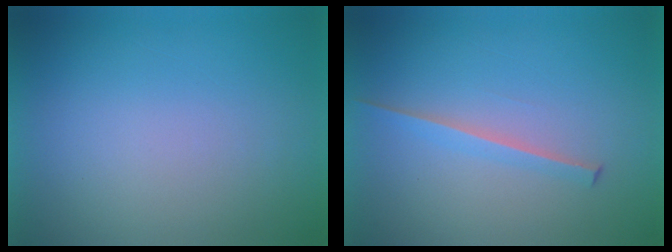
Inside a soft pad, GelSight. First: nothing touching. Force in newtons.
{"total": 1.6}